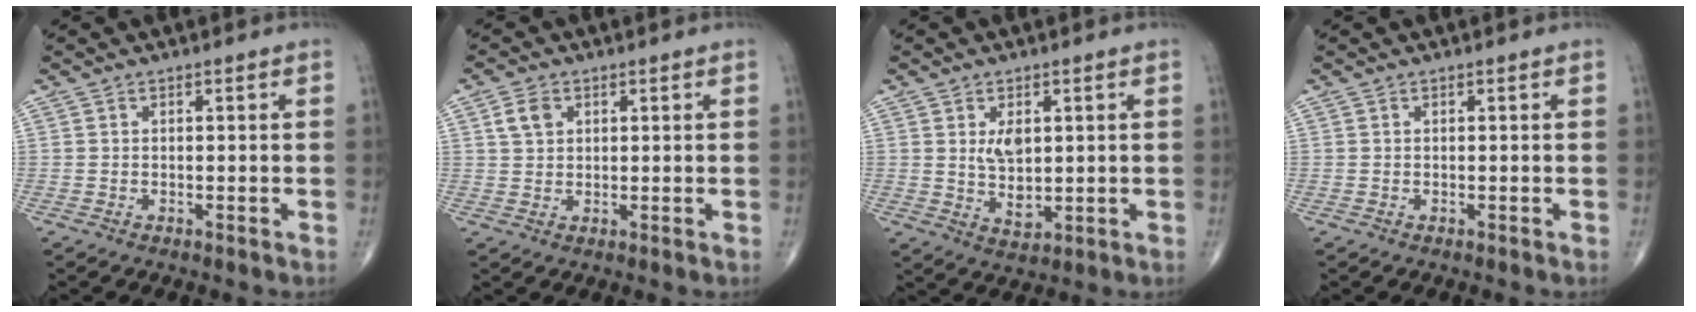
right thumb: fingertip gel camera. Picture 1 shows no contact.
{"total": 3.7, "force": [1.4, 2.7, 2.1], "torque": [-0.031, 0.000, 0.028]}
{"total": 5.8, "force": [1.5, 3.4, 4.4], "torque": [-0.061, -0.019, 0.034]}
{"total": 0.0}